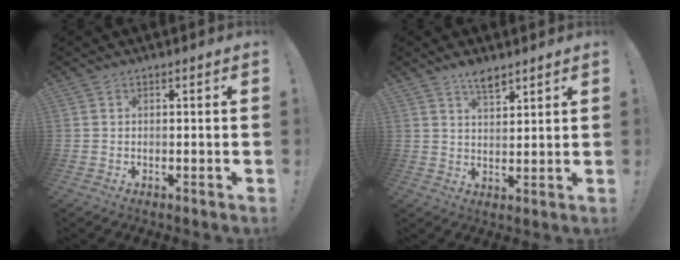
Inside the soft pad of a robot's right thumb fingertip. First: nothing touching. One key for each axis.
{"total": 5.3, "fx": 4.2, "fy": 1.8, "fz": 2.6, "tx": -0.038, "ty": -0.027, "tz": 0.071}